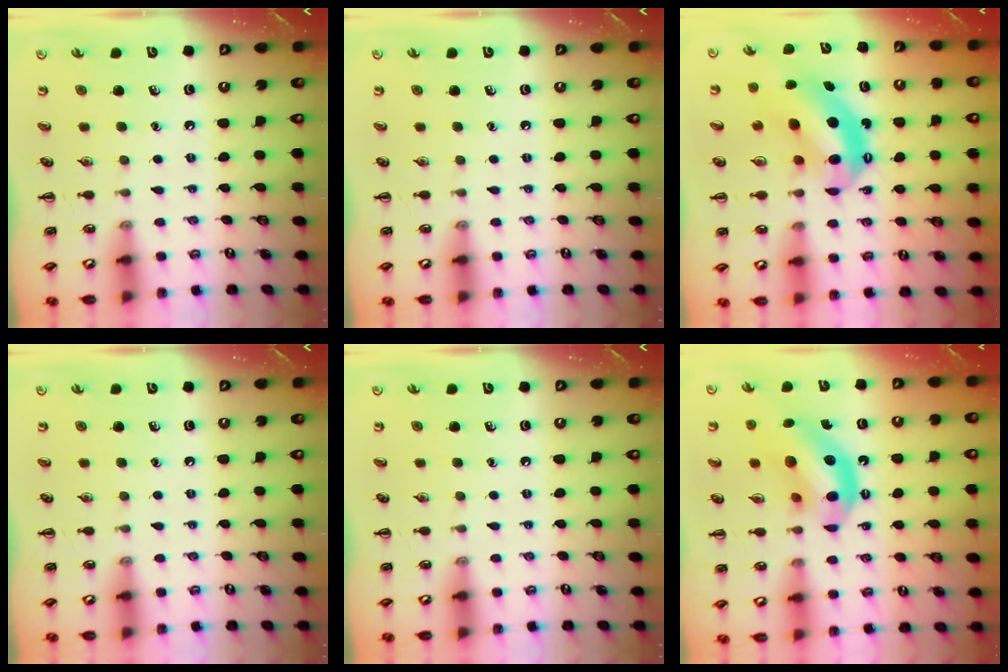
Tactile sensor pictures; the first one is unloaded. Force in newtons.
{"total": 0.0}
{"total": 10.1, "press": 9.7, "slide": 2.7}
{"total": 0.0}
{"total": 0.0}
{"total": 14.0, "press": 13.5, "slide": 3.6}